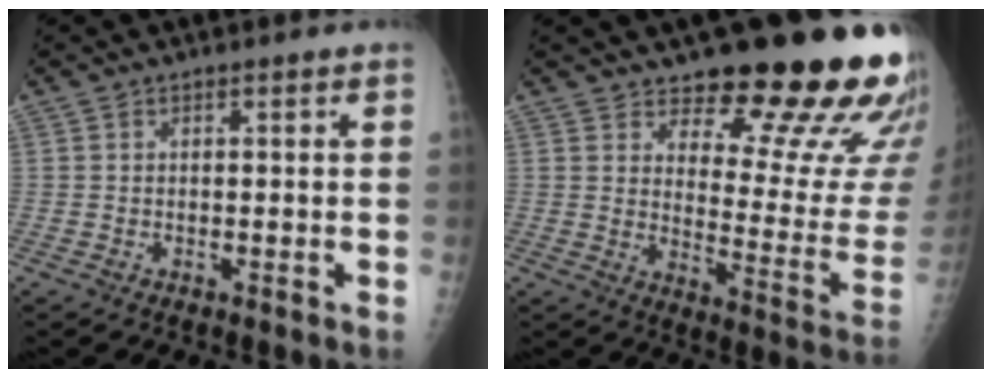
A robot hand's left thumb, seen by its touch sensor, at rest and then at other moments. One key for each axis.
{"total": 21.8, "fx": 16.0, "fy": 6.8, "fz": 13.1, "tx": -0.126, "ty": -0.118, "tz": 0.209}